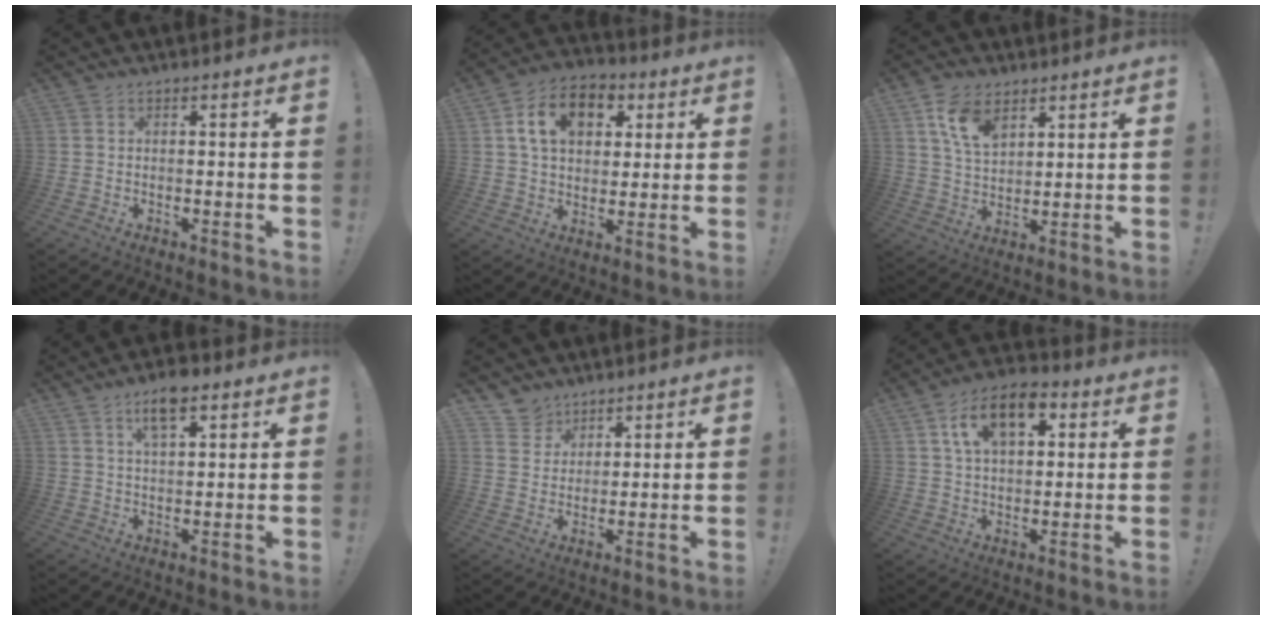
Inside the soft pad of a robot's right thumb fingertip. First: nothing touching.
{"total": 13.6, "force": [5.0, 9.5, 8.3], "torque": [-0.129, -0.007, 0.097]}
{"total": 10.1, "force": [5.8, 5.8, 5.9], "torque": [-0.106, -0.016, 0.111]}
{"total": 7.5, "force": [4.2, 2.9, 5.4], "torque": [-0.089, -0.007, 0.073]}
{"total": 6.4, "force": [4.9, 4.0, 0.3], "torque": [-0.010, -0.037, 0.099]}
{"total": 12.5, "force": [5.0, 7.3, 8.9], "torque": [-0.139, 0.003, 0.090]}